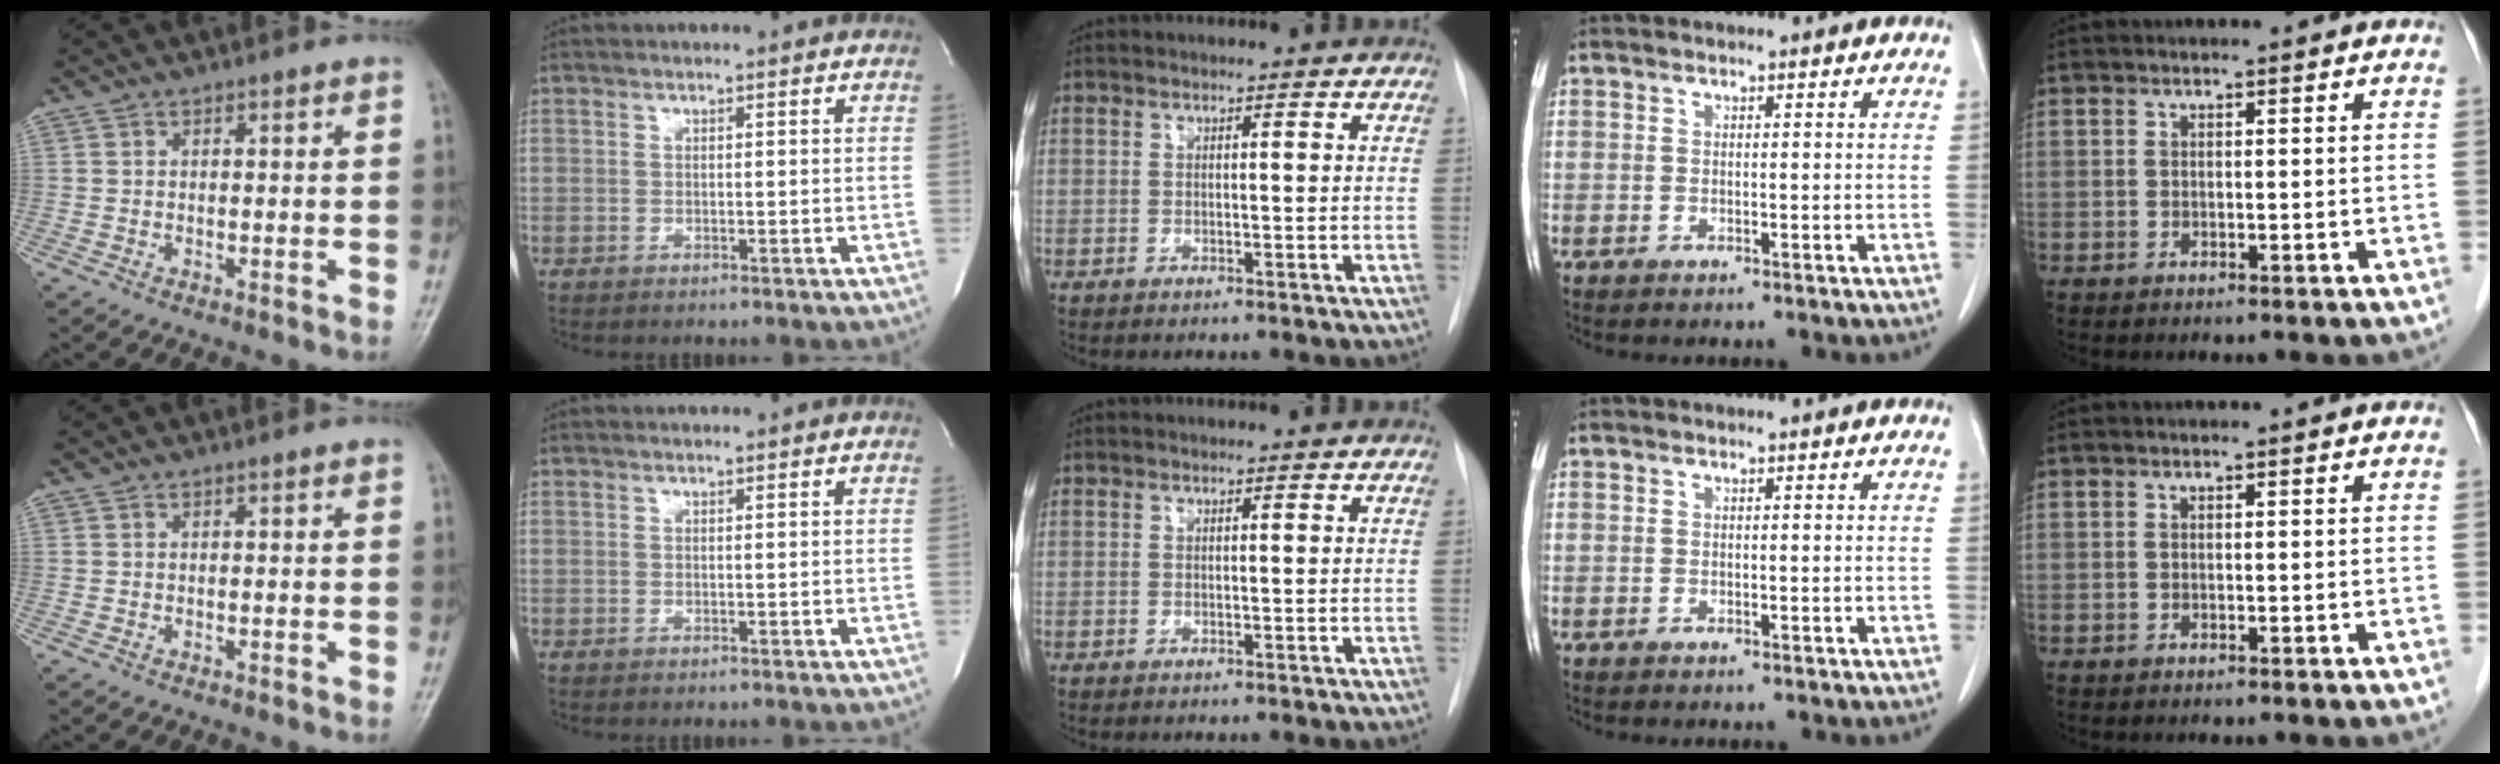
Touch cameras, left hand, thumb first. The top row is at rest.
{}